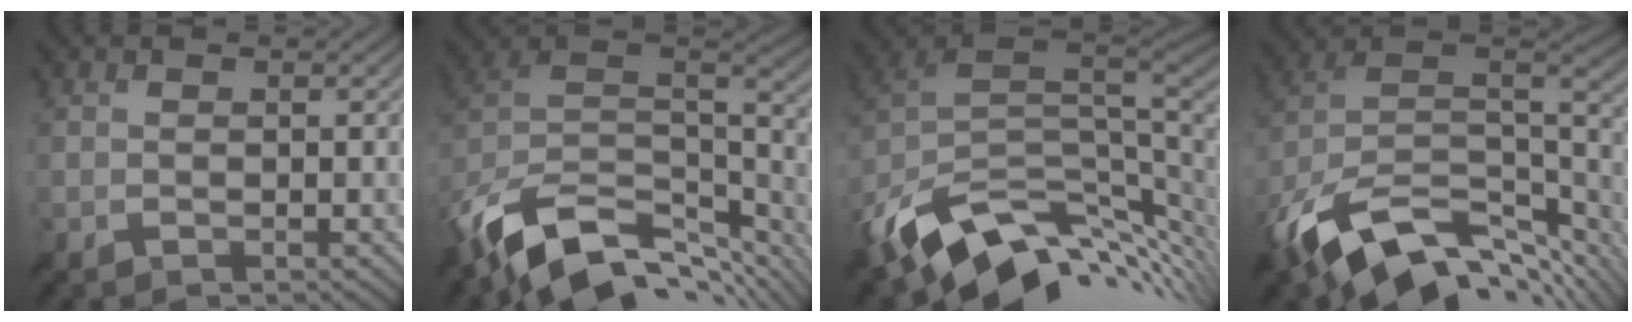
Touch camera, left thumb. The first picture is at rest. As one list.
[{"total": 14.2, "force": [-7.8, 7.7, 9.0], "torque": [-0.199, -0.032, -0.117]}, {"total": 14.4, "force": [-4.7, 8.8, 10.4], "torque": [-0.221, -0.031, -0.070]}, {"total": 16.0, "force": [-7.6, 8.5, 11.1], "torque": [-0.248, -0.019, -0.121]}]